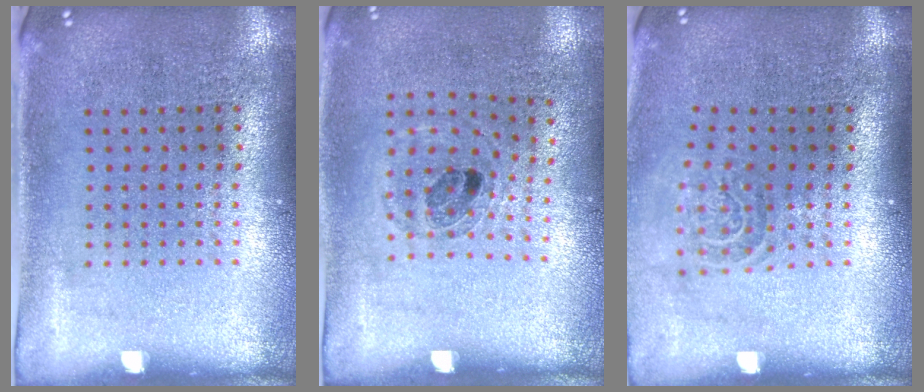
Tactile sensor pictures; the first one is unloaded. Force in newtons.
{"total": 0.9, "press": 0.9, "slide": 0.3}
{"total": 1.5, "press": 1.1, "slide": 1.0}